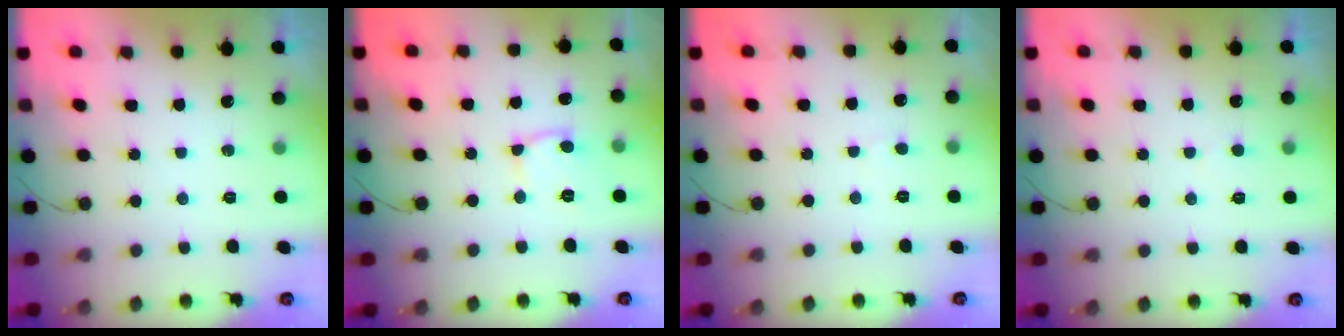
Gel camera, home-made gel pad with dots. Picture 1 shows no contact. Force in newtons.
{"total": 7.4, "press": 7.4, "slide": 0.9}
{"total": 2.2, "press": 2.2, "slide": 0.2}
{"total": 2.4, "press": 2.4, "slide": 0.2}